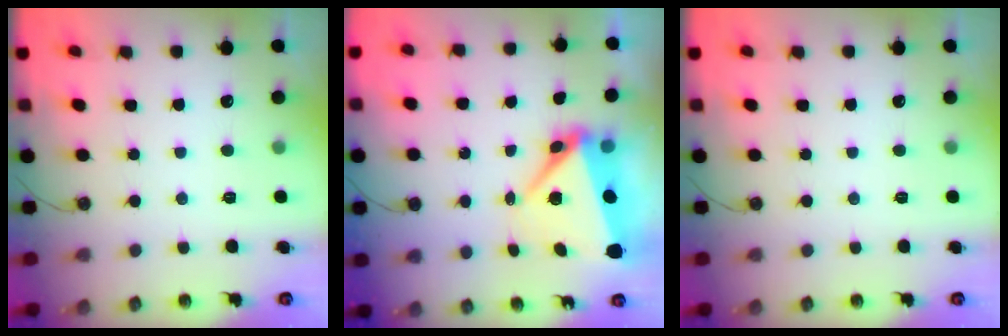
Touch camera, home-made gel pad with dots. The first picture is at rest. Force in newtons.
{"total": 8.5, "press": 8.3, "slide": 1.8}
{"total": 0.0}